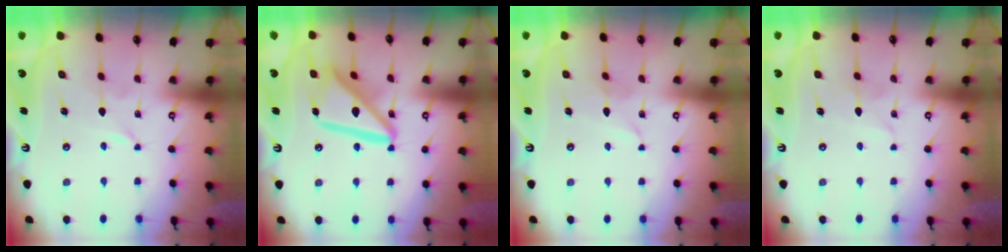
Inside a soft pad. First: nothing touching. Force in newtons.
{"total": 15.6, "press": 15.5, "slide": 1.7}
{"total": 3.1, "press": 3.1, "slide": 0.3}
{"total": 2.3, "press": 2.3, "slide": 0.2}